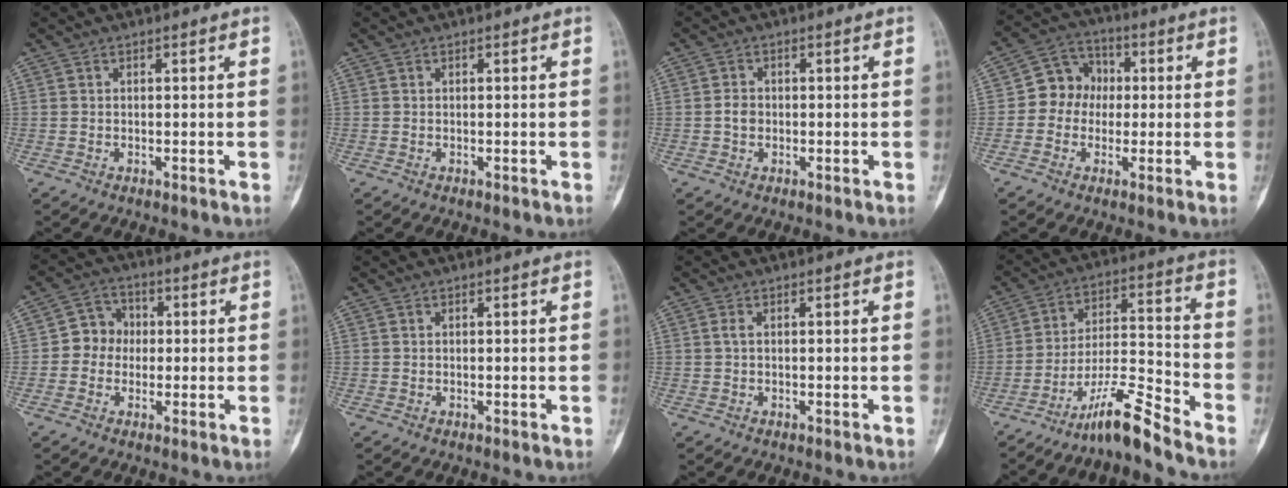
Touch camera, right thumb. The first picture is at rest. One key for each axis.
{"total": 0.0}
{"total": 2.2, "fx": -0.3, "fy": 1.8, "fz": 1.2, "tx": -0.017, "ty": 0.007, "tz": -0.009}
{"total": 8.3, "fx": -0.1, "fy": 7.3, "fz": 3.8, "tx": -0.029, "ty": 0.025, "tz": -0.018}
{"total": 6.0, "fx": -0.3, "fy": 5.4, "fz": 2.4, "tx": -0.009, "ty": 0.016, "tz": -0.019}
{"total": 0.0}
{"total": 0.7, "fx": 0.0, "fy": 0.3, "fz": 0.7, "tx": -0.019, "ty": -0.001, "tz": -0.002}
{"total": 10.2, "fx": -8.7, "fy": 0.2, "fz": 5.4, "tx": -0.101, "ty": 0.080, "tz": -0.157}